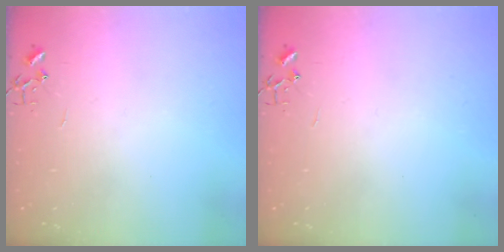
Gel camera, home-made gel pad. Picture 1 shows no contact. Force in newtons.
{"total": 0.0}